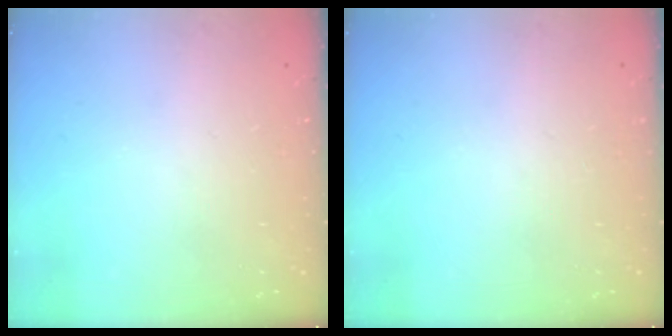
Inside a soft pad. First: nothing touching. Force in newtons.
{"total": 0.0}